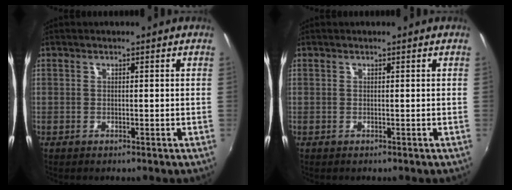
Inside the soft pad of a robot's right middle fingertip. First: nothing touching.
{"total": 0.0}